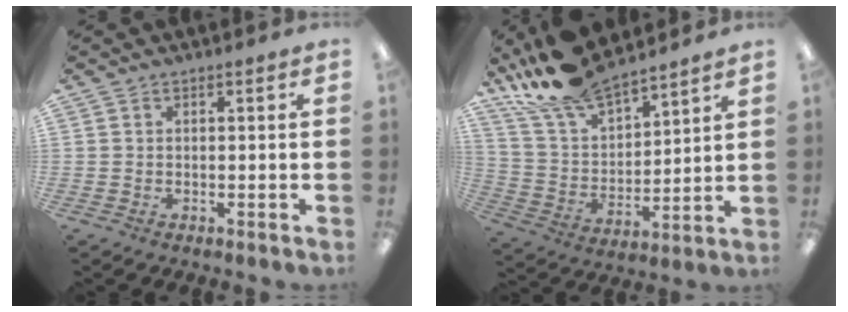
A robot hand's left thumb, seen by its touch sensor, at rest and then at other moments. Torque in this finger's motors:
{"motor_torque": [2.63, -0.04, 1.27, -1.50, 0.43]}